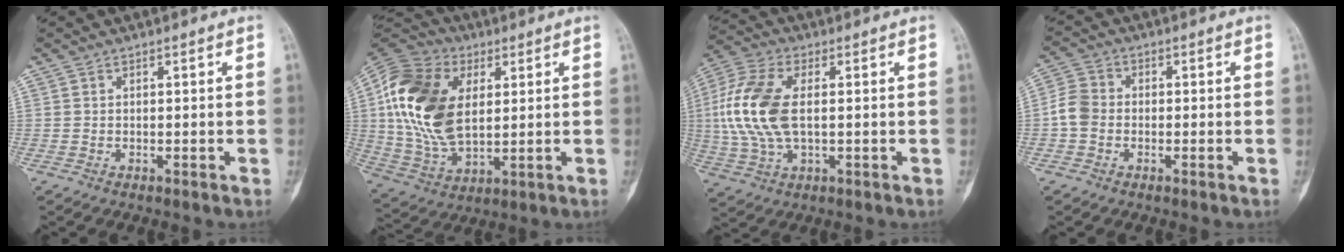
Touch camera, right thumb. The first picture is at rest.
{"total": 21.6, "force": [4.2, 13.5, 16.4], "torque": [-0.320, -0.008, 0.074]}
{"total": 14.5, "force": [0.9, 7.8, 12.2], "torque": [-0.280, 0.011, 0.017]}
{"total": 4.7, "force": [-1.1, 3.8, 2.5], "torque": [-0.043, 0.011, -0.034]}